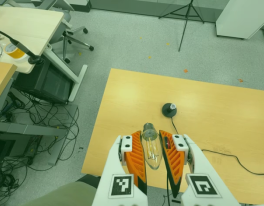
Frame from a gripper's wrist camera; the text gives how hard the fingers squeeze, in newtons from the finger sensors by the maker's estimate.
{"total": 20.9, "left": 22.5, "right": 19.3}